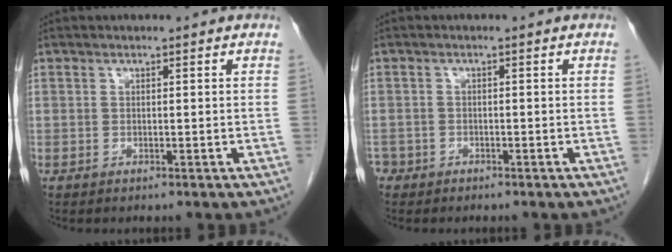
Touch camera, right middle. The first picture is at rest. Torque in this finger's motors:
{"motor_torque": [0.57, -0.26, 0.39, -0.03]}